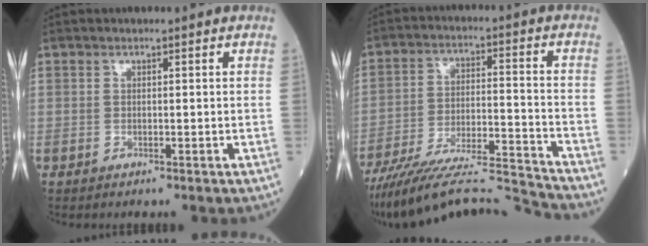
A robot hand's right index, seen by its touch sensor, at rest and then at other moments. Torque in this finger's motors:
{"motor_torque": [-0.49, -0.48, -0.48, 0.04]}